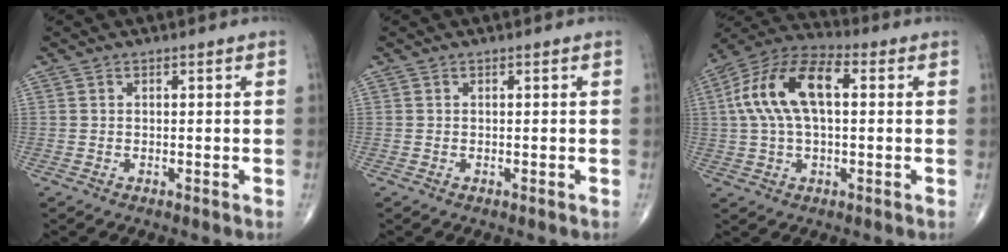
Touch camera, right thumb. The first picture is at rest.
{"total": 0.0}
{"total": 15.1, "force": [2.5, 7.7, 12.8], "torque": [-0.255, 0.037, 0.039]}